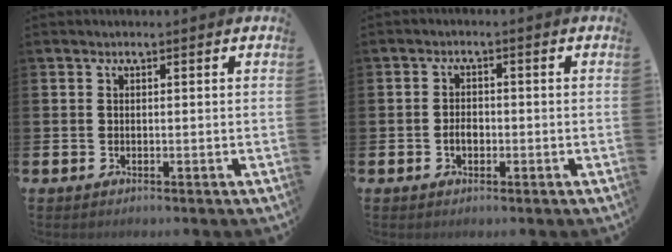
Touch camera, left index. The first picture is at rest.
{"total": 2.2, "force": [-0.5, 1.4, 1.5], "torque": [-0.013, -0.001, -0.015]}